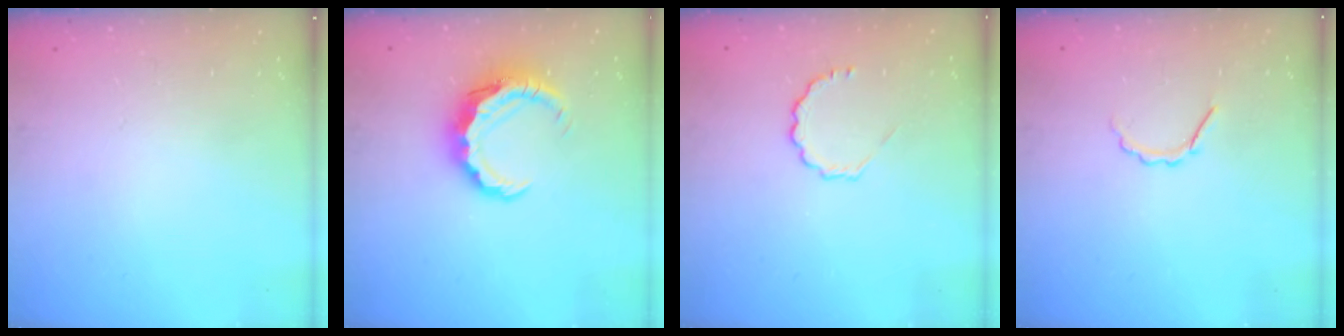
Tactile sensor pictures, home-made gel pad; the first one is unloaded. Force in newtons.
{"total": 9.4, "press": 9.3, "slide": 1.5}
{"total": 6.1, "press": 5.9, "slide": 1.6}
{"total": 3.2, "press": 3.1, "slide": 1.0}